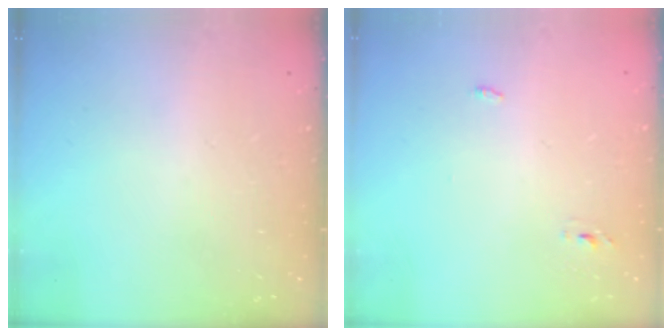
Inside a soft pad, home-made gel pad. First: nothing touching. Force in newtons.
{"total": 2.7, "press": 2.6, "slide": 0.8}